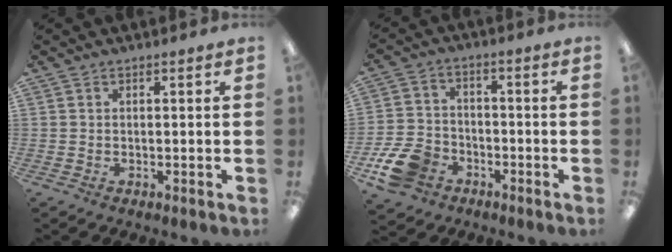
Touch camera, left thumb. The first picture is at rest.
{"total": 10.8, "force": [-5.9, 7.5, 5.1], "torque": [-0.110, 0.041, -0.105]}